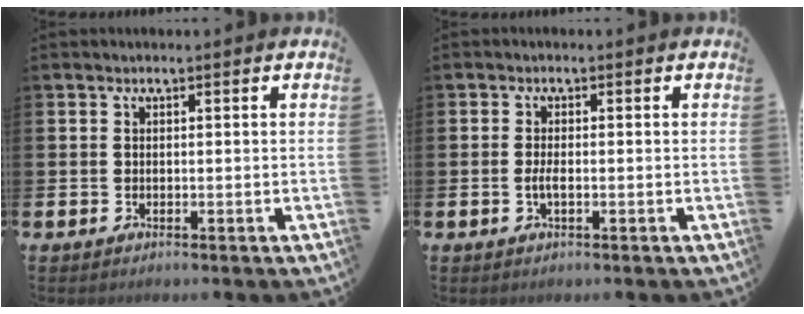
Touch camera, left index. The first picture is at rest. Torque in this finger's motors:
{"motor_torque": [0.29, 0.22, 0.04, 0.08]}